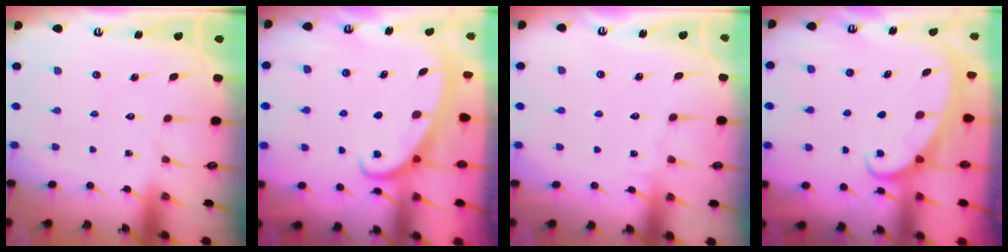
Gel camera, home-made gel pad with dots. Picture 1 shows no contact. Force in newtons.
{"total": 2.7, "press": 2.6, "slide": 0.4}
{"total": 2.7, "press": 2.7, "slide": 0.3}
{"total": 2.2, "press": 2.1, "slide": 0.3}